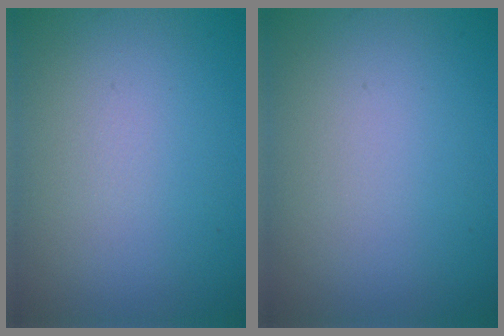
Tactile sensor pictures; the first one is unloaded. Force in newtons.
{"total": 0.0}